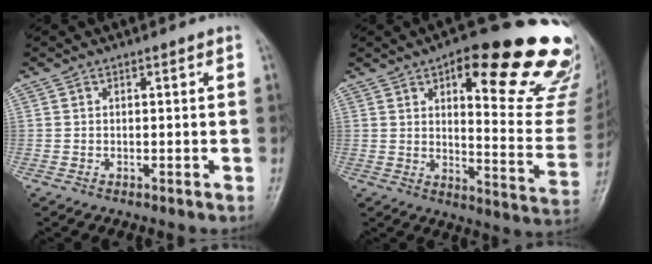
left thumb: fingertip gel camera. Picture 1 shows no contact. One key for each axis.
{"total": 25.9, "fx": 14.7, "fy": 8.0, "fz": 19.8, "tx": -0.207, "ty": -0.065, "tz": 0.191}